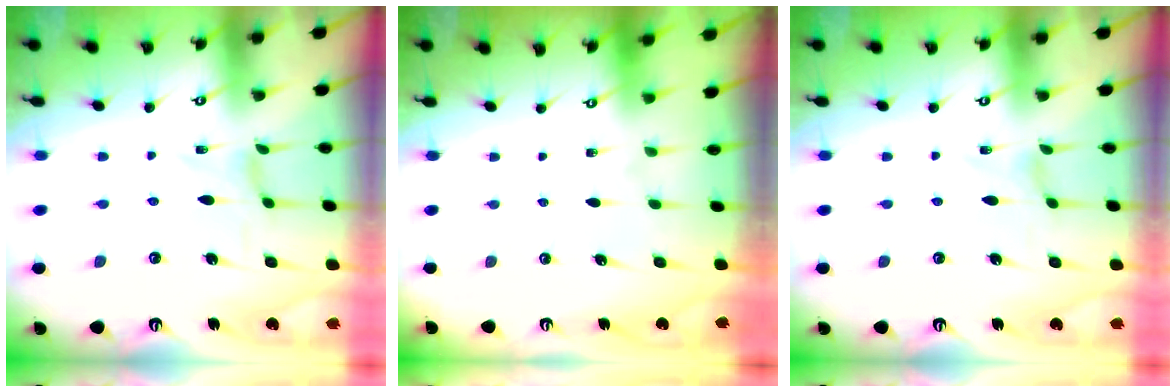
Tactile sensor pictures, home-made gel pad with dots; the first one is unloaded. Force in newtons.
{"total": 0.0}
{"total": 0.0}